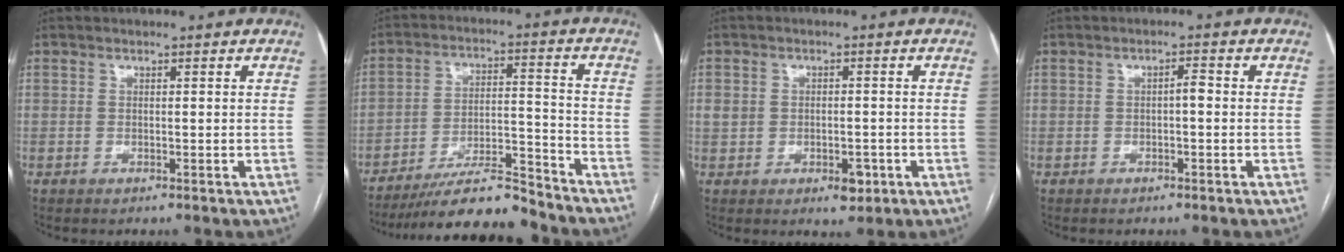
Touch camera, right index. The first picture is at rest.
{"total": 13.3, "force": [-12.1, 1.6, 5.3], "torque": [-0.083, 0.016, -0.206]}
{"total": 4.9, "force": [-1.3, 3.4, 3.3], "torque": [-0.046, 0.011, -0.007]}
{"total": 1.5, "force": [-0.2, 0.4, 1.5], "torque": [-0.022, 0.004, -0.005]}